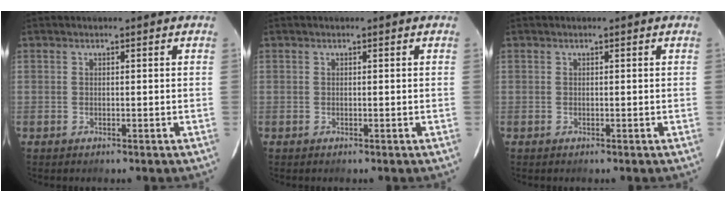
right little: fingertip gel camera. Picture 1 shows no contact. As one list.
[{"total": 0.0}, {"total": 0.0}]